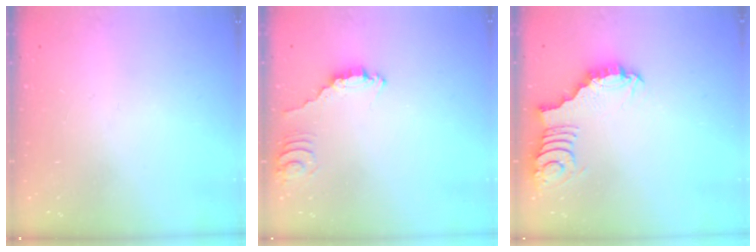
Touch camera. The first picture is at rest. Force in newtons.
{"total": 3.0, "press": 3.0, "slide": 0.2}
{"total": 3.0, "press": 3.0, "slide": 0.0}